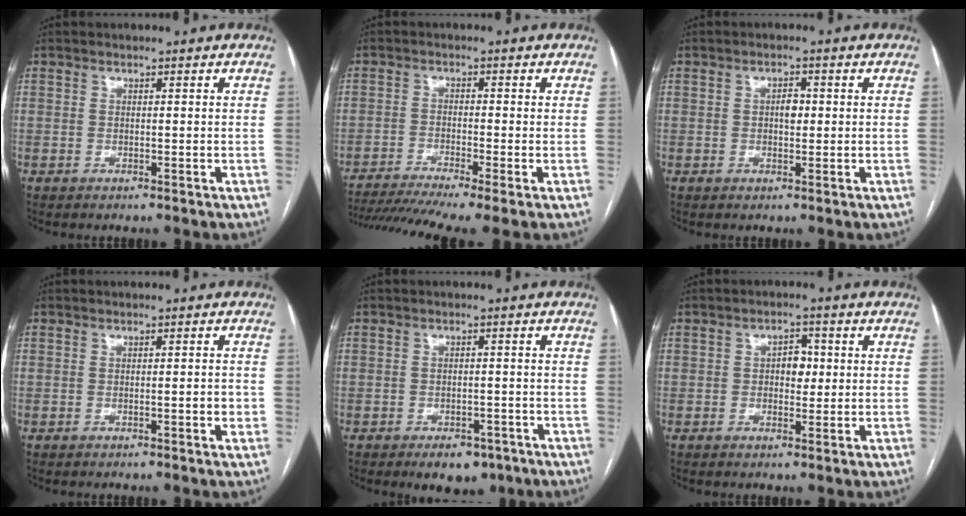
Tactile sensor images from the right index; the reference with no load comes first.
{"total": 12.2, "force": [-9.5, -0.2, 7.6], "torque": [-0.125, -0.020, -0.156]}
{"total": 2.1, "force": [0.1, 1.1, 1.8], "torque": [-0.027, 0.004, 0.001]}
{"total": 1.7, "force": [-0.4, 0.3, 1.6], "torque": [-0.020, 0.001, -0.004]}
{"total": 5.6, "force": [-3.8, 3.1, 2.7], "torque": [-0.027, 0.002, -0.047]}
{"total": 3.4, "force": [0.2, 2.1, 2.7], "torque": [-0.036, 0.009, 0.005]}